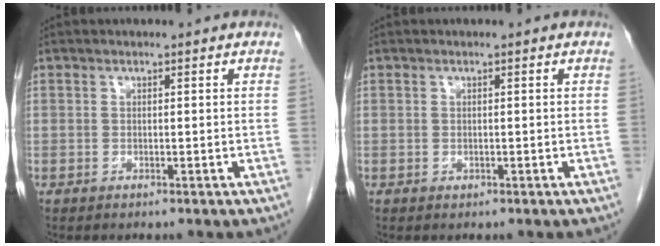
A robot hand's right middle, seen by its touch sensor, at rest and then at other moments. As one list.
[{"total": 0.0}]